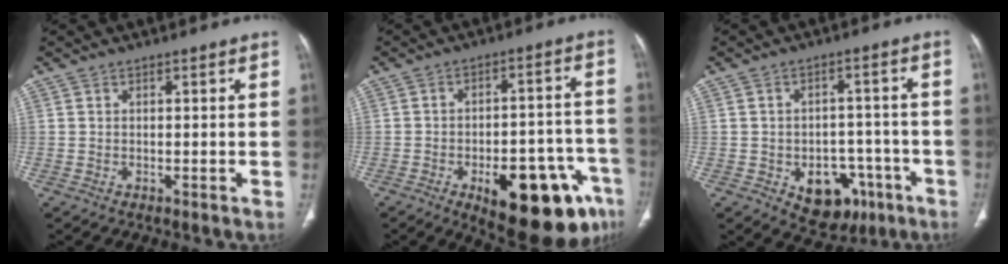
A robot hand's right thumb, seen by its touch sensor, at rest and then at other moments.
{"total": 20.8, "force": [-10.0, 8.4, 16.2], "torque": [-0.154, 0.048, -0.122]}
{"total": 11.4, "force": [-5.0, 8.0, 6.4], "torque": [-0.049, 0.035, -0.054]}